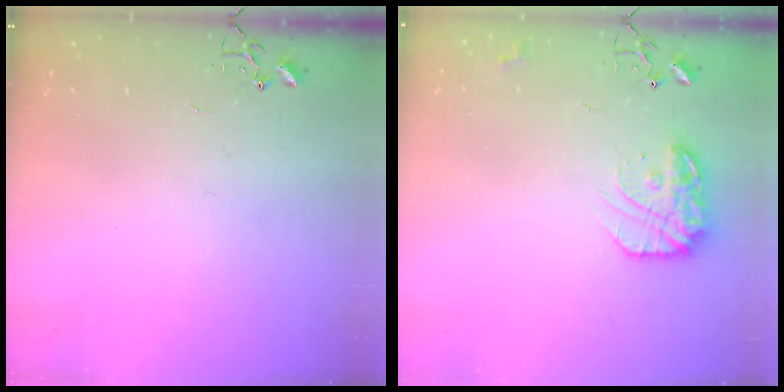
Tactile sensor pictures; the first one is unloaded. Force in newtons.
{"total": 14.9, "press": 14.9, "slide": 0.7}